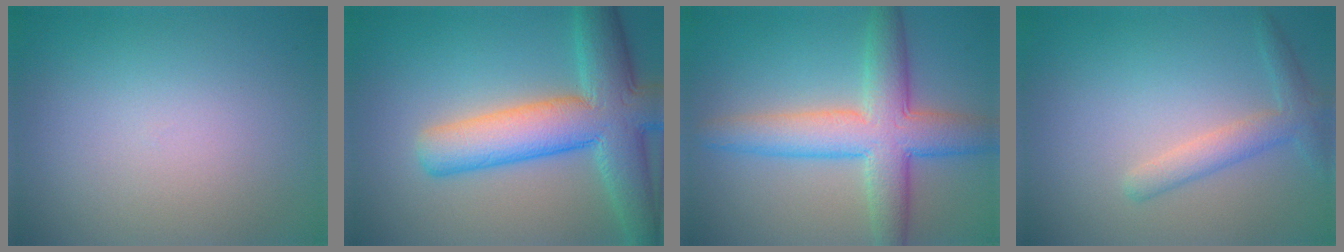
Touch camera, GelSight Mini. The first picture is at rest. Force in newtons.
{"total": 9.5, "press": 9.5, "slide": 0.4}
{"total": 7.1, "press": 7.1, "slide": 0.2}
{"total": 2.6, "press": 2.6, "slide": 0.1}